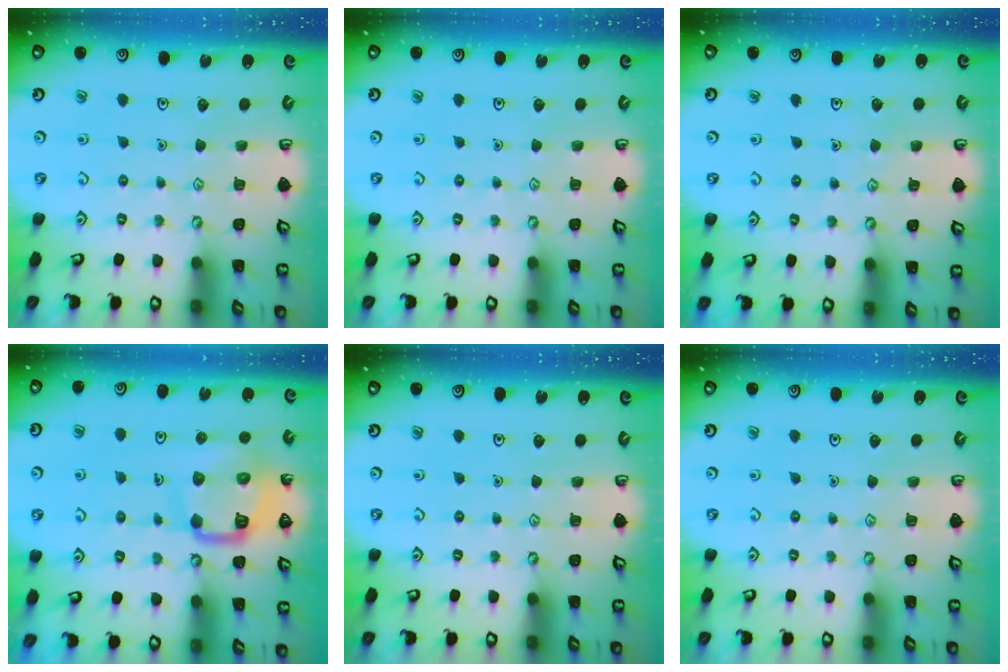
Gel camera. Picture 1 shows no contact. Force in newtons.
{"total": 0.0}
{"total": 4.0, "press": 4.0, "slide": 0.2}
{"total": 12.6, "press": 12.5, "slide": 1.4}
{"total": 0.0}
{"total": 0.0}